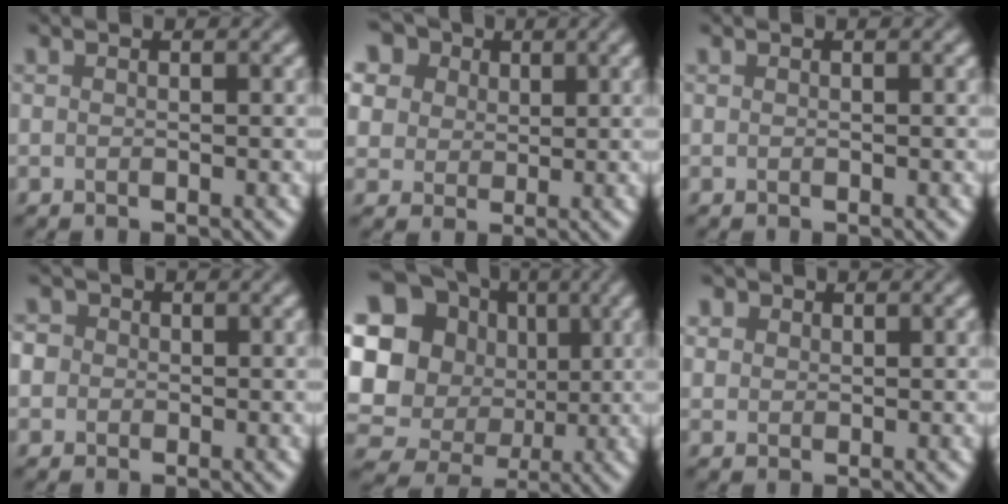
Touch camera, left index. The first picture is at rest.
{"total": 12.8, "force": [6.6, 9.4, 5.8], "torque": [-0.152, 0.035, 0.103]}
{"total": 0.0}
{"total": 3.7, "force": [0.9, 3.3, 1.5], "torque": [-0.017, 0.026, -0.012]}
{"total": 20.4, "force": [2.2, 18.9, 7.3], "torque": [-0.185, 0.003, 0.007]}
{"total": 2.1, "force": [1.2, 1.6, 0.7], "torque": [-0.019, 0.000, 0.023]}